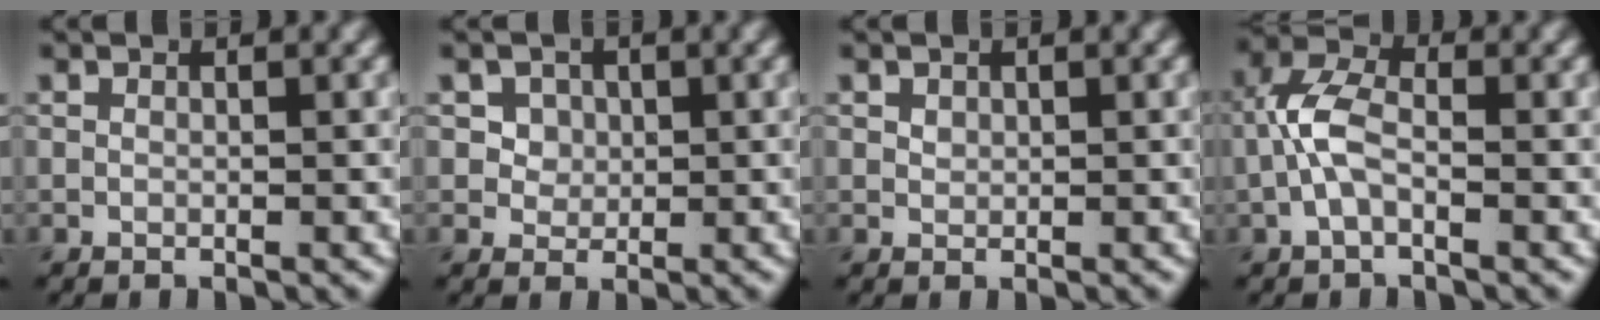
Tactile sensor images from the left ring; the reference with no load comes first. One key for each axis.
{"total": 4.5, "fx": 2.1, "fy": 3.4, "fz": 2.0, "tx": -0.043, "ty": 0.004, "tz": 0.031}
{"total": 0.6, "fx": 0.4, "fy": 0.5, "fz": 0.2, "tx": -0.004, "ty": -0.003, "tz": 0.009}
{"total": 3.9, "fx": -1.0, "fy": 1.9, "fz": 3.2, "tx": -0.076, "ty": 0.013, "tz": -0.028}